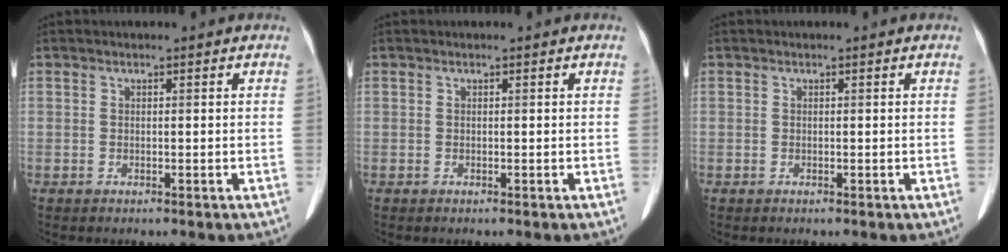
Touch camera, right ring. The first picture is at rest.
{"total": 0.0}
{"total": 0.0}